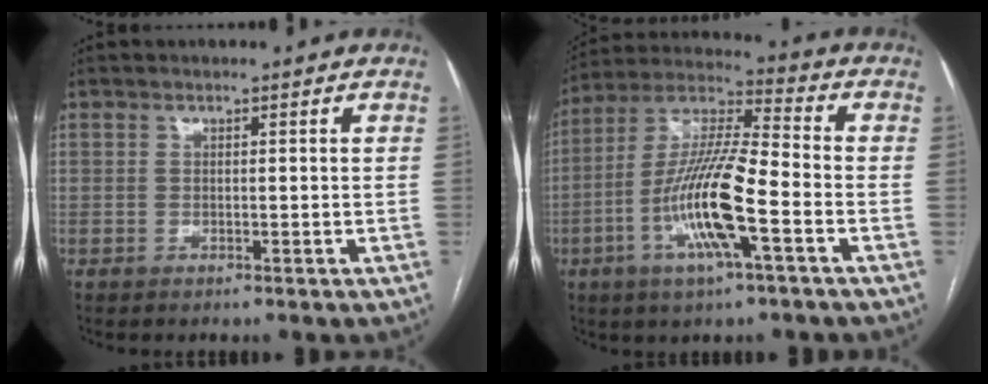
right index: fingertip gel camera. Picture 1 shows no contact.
{"total": 14.9, "force": [-4.7, 1.6, 14.1], "torque": [-0.282, -0.002, -0.091]}